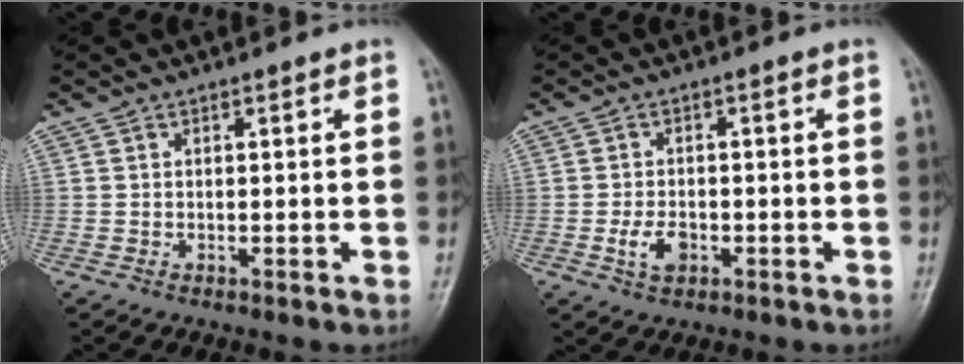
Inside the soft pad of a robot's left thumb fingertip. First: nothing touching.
{"total": 3.9, "force": [-1.4, 2.5, 2.7], "torque": [-0.050, 0.005, -0.023]}